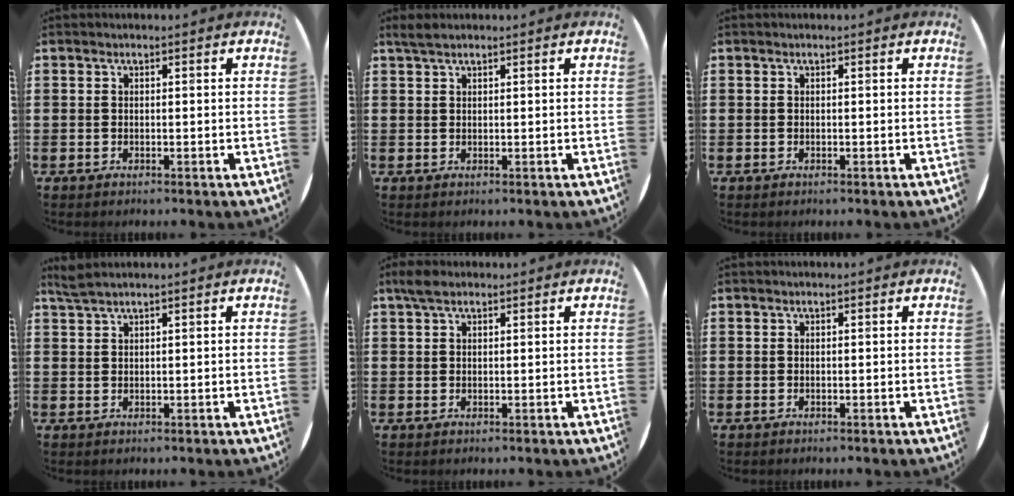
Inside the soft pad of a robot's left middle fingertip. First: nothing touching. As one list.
[{"total": 1.4, "force": [1.2, 0.3, 0.7], "torque": [-0.015, 0.004, 0.022]}, {"total": 0.0}, {"total": 1.5, "force": [1.3, -0.1, 0.8], "torque": [-0.015, 0.001, 0.025]}, {"total": 2.1, "force": [1.4, 0.9, 1.2], "torque": [-0.027, 0.006, 0.025]}, {"total": 0.0}]